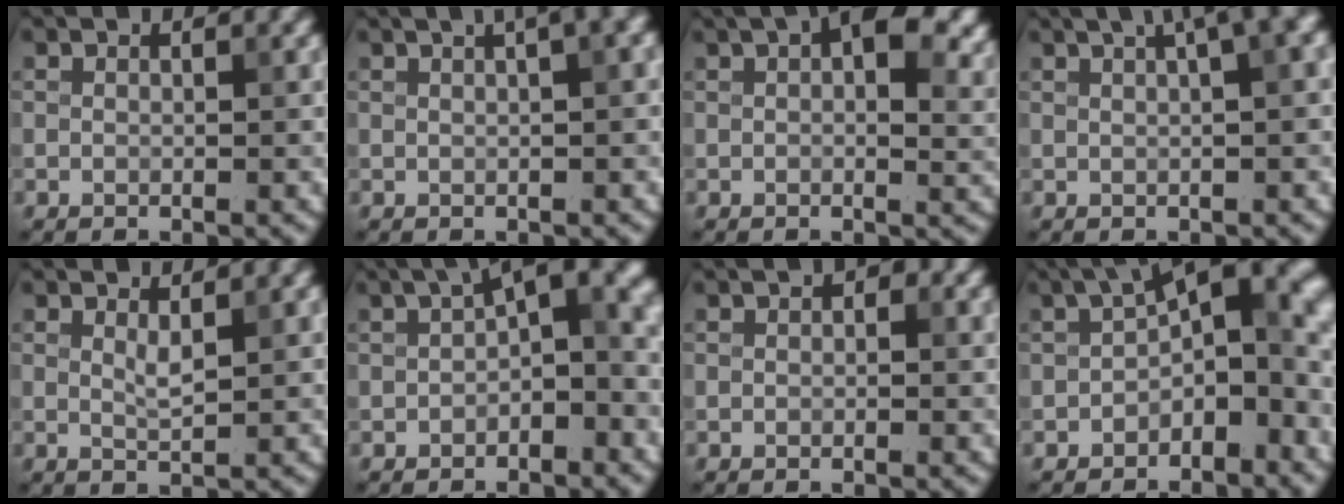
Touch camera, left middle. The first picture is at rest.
{"total": 4.2, "force": [2.0, 1.3, 3.4], "torque": [-0.033, 0.017, 0.018]}
{"total": 9.9, "force": [4.1, 5.1, 7.4], "torque": [-0.074, 0.013, 0.050]}
{"total": 5.5, "force": [2.7, 1.5, 4.5], "torque": [-0.043, 0.025, 0.031]}
{"total": 1.0, "force": [0.5, 0.1, 0.9], "torque": [-0.020, -0.003, 0.009]}
{"total": 6.0, "force": [0.0, 2.7, 5.4], "torque": [-0.061, 0.022, -0.013]}
{"total": 1.3, "force": [0.2, 0.8, 1.0], "torque": [-0.007, 0.002, 0.000]}
{"total": 8.3, "force": [-1.0, 4.5, 6.9], "torque": [-0.073, 0.022, -0.032]}